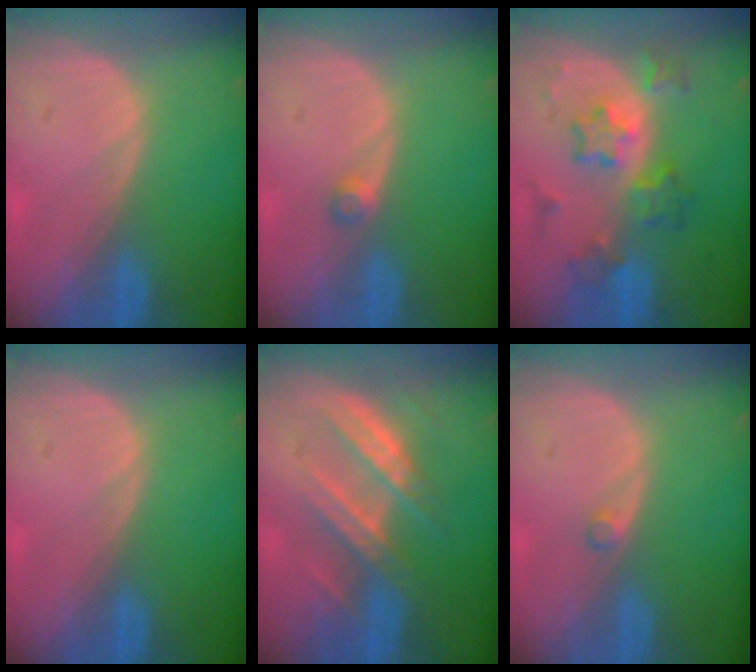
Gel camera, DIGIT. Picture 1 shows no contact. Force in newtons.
{"total": 1.6, "press": 1.4, "slide": 0.9}
{"total": 7.1, "press": 7.1, "slide": 0.3}
{"total": 0.0}
{"total": 7.5, "press": 7.2, "slide": 2.0}
{"total": 0.9, "press": 0.9, "slide": 0.2}